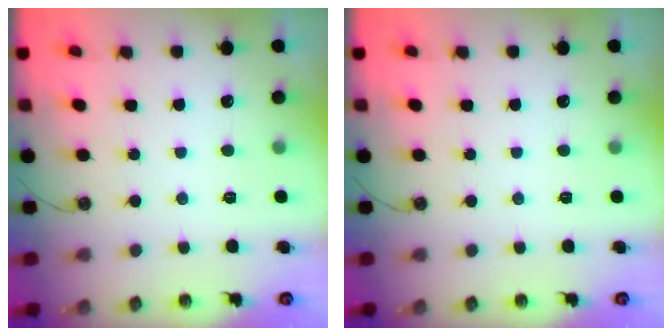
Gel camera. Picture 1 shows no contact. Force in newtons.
{"total": 0.0}